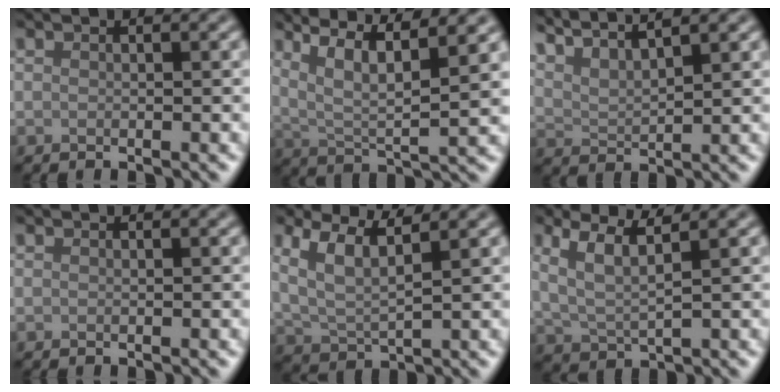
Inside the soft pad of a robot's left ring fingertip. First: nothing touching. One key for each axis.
{"total": 8.4, "fx": 4.7, "fy": 2.1, "fz": 6.6, "tx": -0.100, "ty": 0.015, "tz": 0.074}
{"total": 6.9, "fx": 5.6, "fy": 1.6, "fz": 3.8, "tx": -0.066, "ty": 0.024, "tz": 0.073}
{"total": 0.0}
{"total": 4.9, "fx": 3.0, "fy": 1.8, "fz": 3.5, "tx": -0.075, "ty": 0.007, "tz": 0.057}
{"total": 3.8, "fx": 2.1, "fy": 1.2, "fz": 2.9, "tx": -0.062, "ty": 0.002, "tz": 0.041}